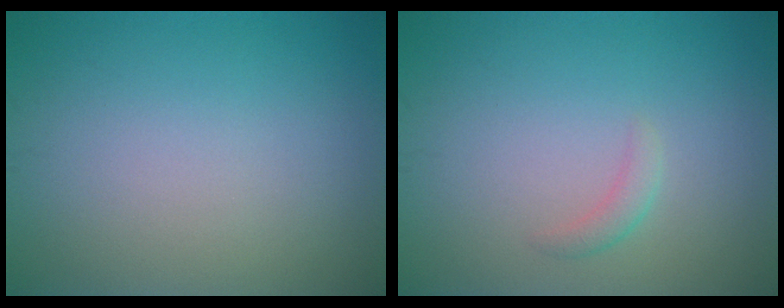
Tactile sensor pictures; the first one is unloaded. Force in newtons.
{"total": 1.1, "press": 1.1, "slide": 0.1}